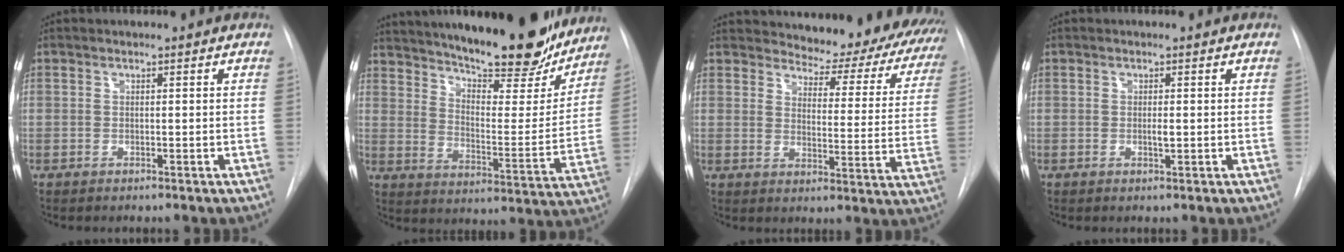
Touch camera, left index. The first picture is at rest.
{"total": 27.2, "force": [23.0, 6.1, 13.4], "torque": [-0.220, -0.032, 0.311]}
{"total": 21.9, "force": [20.2, 6.1, 6.0], "torque": [-0.064, -0.084, 0.217]}
{"total": 1.0, "force": [0.0, 0.2, 1.0], "torque": [-0.017, -0.002, 0.000]}